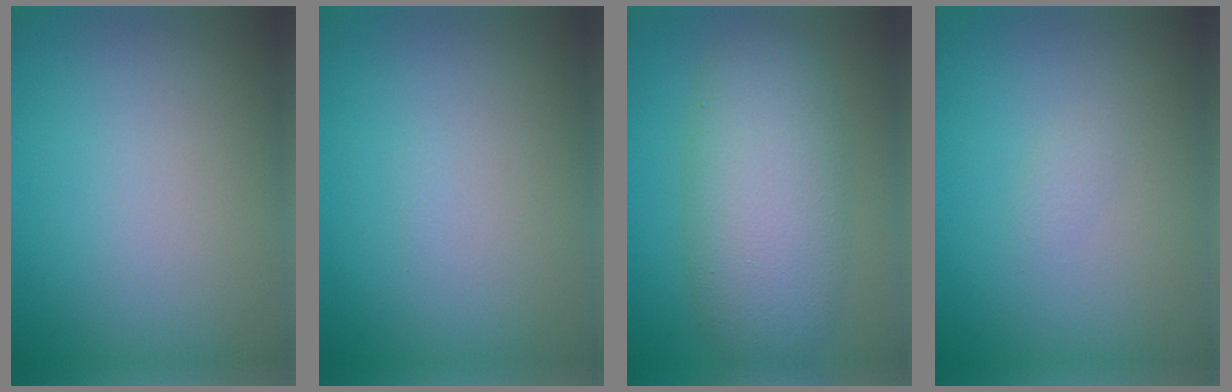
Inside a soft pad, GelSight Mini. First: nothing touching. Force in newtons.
{"total": 0.0}
{"total": 7.5, "press": 7.4, "slide": 0.4}
{"total": 0.7, "press": 0.7, "slide": 0.1}